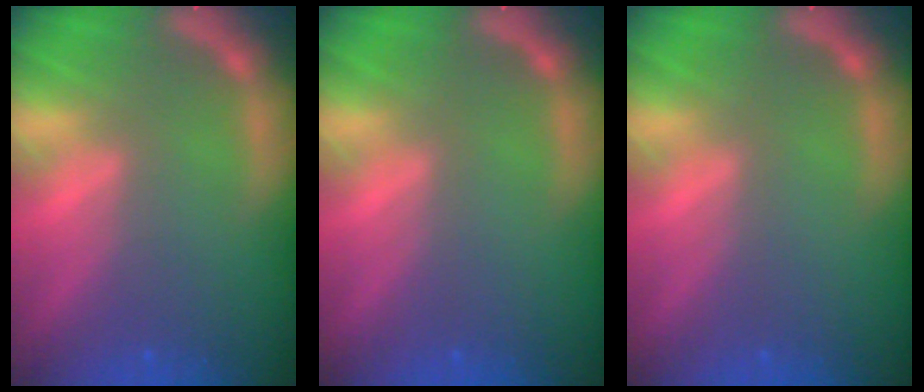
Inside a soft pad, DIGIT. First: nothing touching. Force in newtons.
{"total": 0.0}
{"total": 0.0}